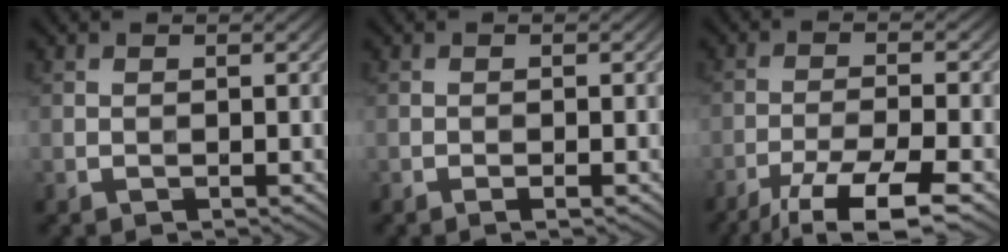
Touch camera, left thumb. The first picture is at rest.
{"total": 1.0, "force": [-0.6, 0.1, 0.8], "torque": [-0.014, -0.001, -0.011]}
{"total": 9.2, "force": [-6.3, 1.9, 6.5], "torque": [-0.119, -0.003, -0.111]}